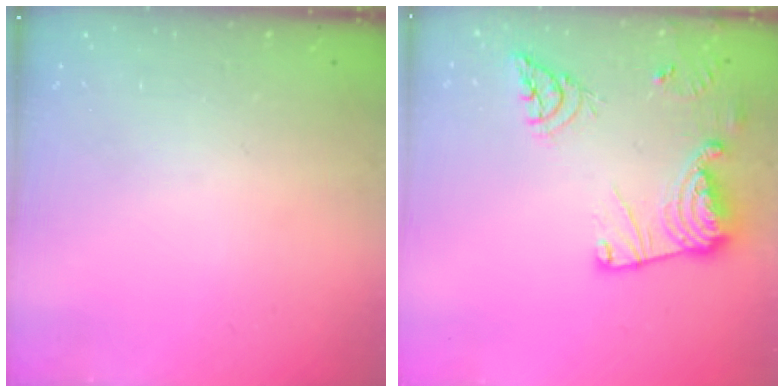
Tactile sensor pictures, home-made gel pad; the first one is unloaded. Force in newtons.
{"total": 17.7, "press": 17.6, "slide": 1.8}